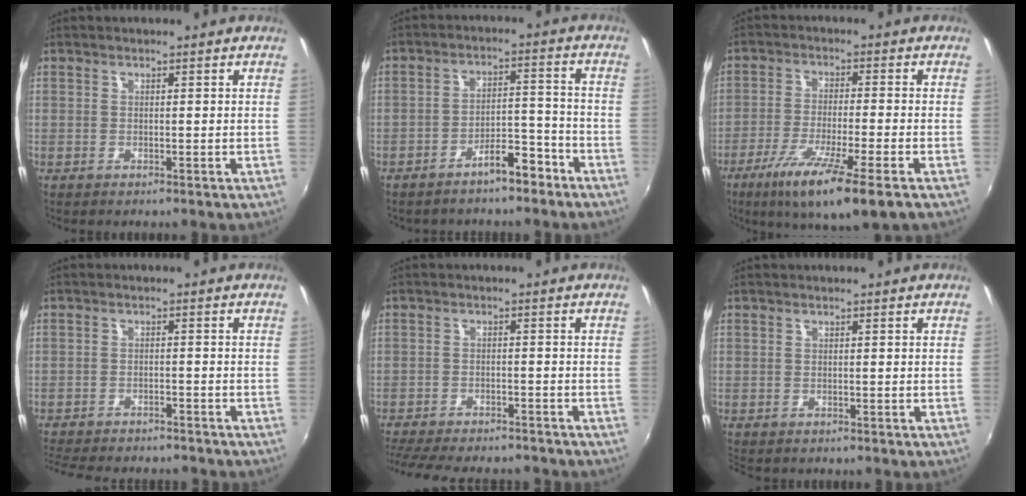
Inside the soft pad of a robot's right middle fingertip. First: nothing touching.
{"total": 6.7, "force": [-5.0, 2.8, 3.3], "torque": [-0.056, 0.029, -0.061]}
{"total": 12.2, "force": [-7.0, 0.9, 10.0], "torque": [-0.201, -0.037, -0.125]}
{"total": 12.7, "force": [-11.2, 3.5, 4.8], "torque": [-0.119, -0.014, -0.167]}
{"total": 15.3, "force": [-13.2, 4.2, 6.4], "torque": [-0.146, -0.019, -0.195]}
{"total": 1.5, "force": [-1.3, 0.5, 0.4], "torque": [-0.011, -0.007, -0.018]}